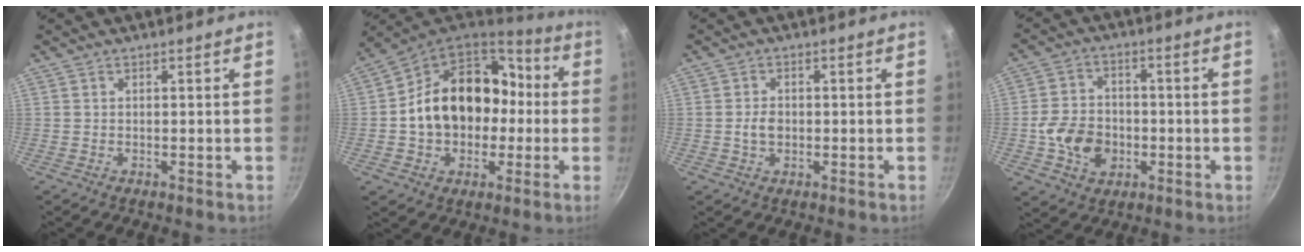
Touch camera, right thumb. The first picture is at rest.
{"total": 21.3, "force": [-0.3, 16.6, 13.3], "torque": [-0.191, 0.056, -0.003]}
{"total": 3.0, "force": [-0.3, 2.2, 2.0], "torque": [-0.029, 0.007, -0.007]}
{"total": 10.4, "force": [-2.2, 8.1, 6.1], "torque": [-0.088, 0.020, -0.043]}